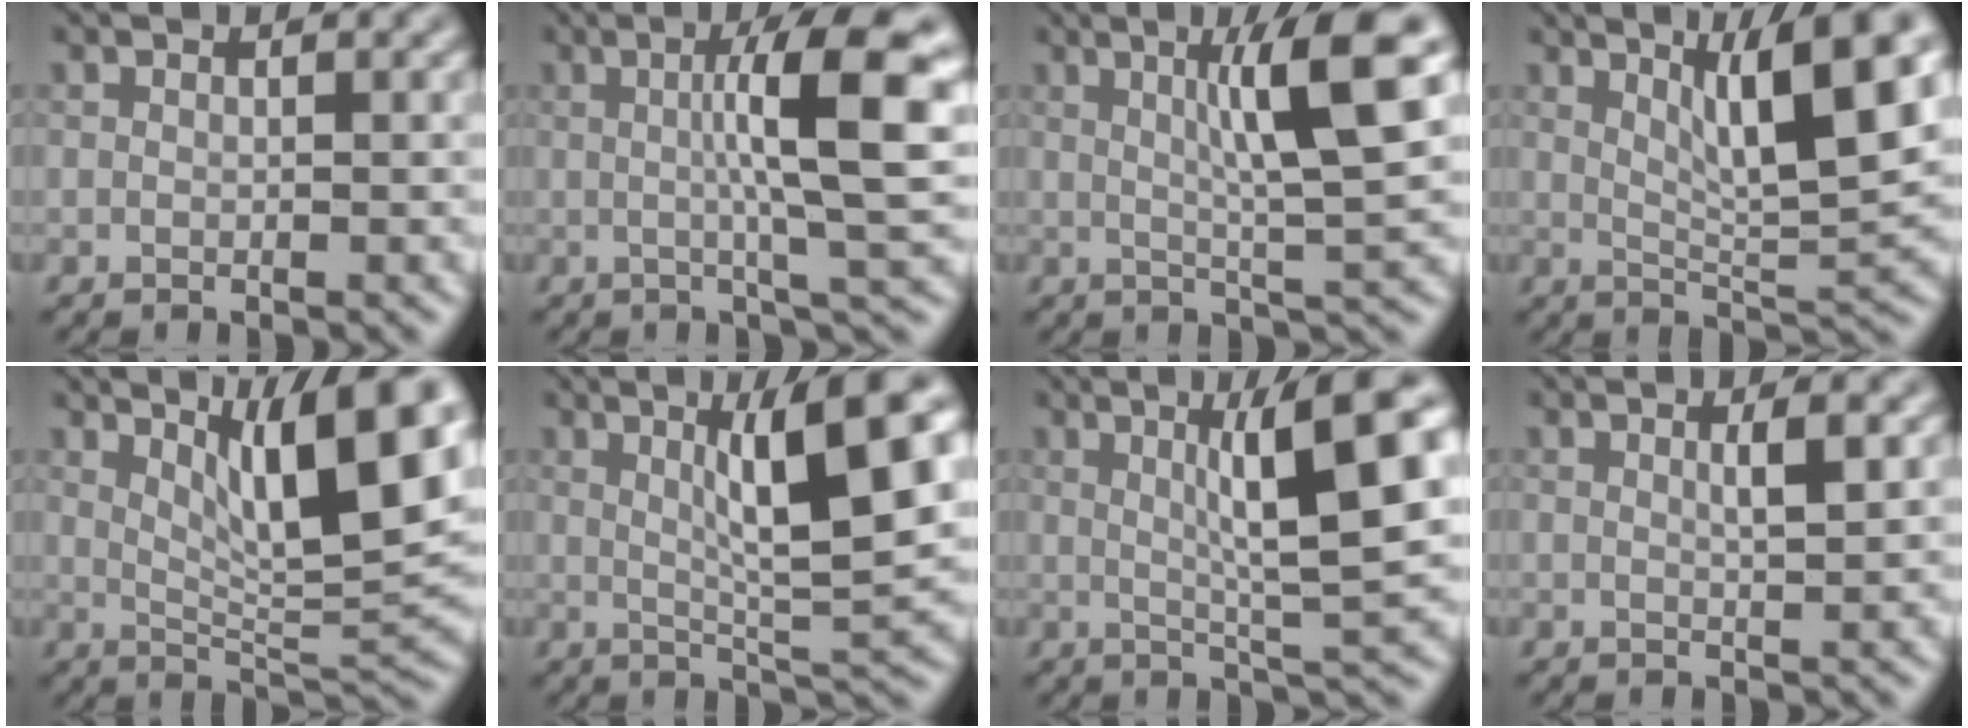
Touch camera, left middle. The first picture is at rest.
{"total": 9.0, "force": [1.3, 1.5, 8.8], "torque": [-0.120, 0.010, 0.018]}
{"total": 7.7, "force": [2.1, 0.9, 7.4], "torque": [-0.108, 0.009, 0.035]}
{"total": 9.3, "force": [3.7, 1.9, 8.3], "torque": [-0.116, 0.002, 0.066]}
{"total": 10.4, "force": [4.3, 2.3, 9.1], "torque": [-0.133, -0.003, 0.076]}
{"total": 9.7, "force": [2.8, 1.8, 9.1], "torque": [-0.120, 0.004, 0.048]}
{"total": 9.5, "force": [2.4, 1.4, 9.1], "torque": [-0.116, 0.010, 0.039]}
{"total": 1.9, "force": [0.6, 0.3, 1.7], "torque": [-0.026, 0.003, 0.006]}